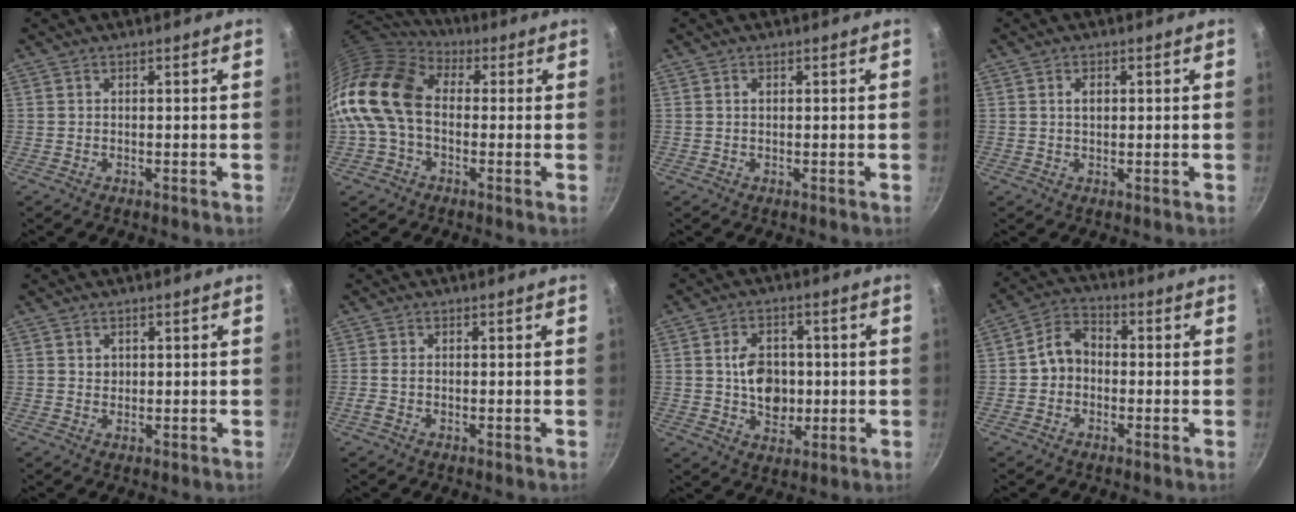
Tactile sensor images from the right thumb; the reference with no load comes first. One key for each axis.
{"total": 15.9, "fx": -0.4, "fy": 11.4, "fz": 11.1, "tx": -0.201, "ty": 0.032, "tz": -0.026}
{"total": 0.6, "fx": 0.2, "fy": 0.4, "fz": 0.5, "tx": -0.011, "ty": 0.001, "tz": 0.006}
{"total": 1.9, "fx": 0.4, "fy": 1.2, "fz": 1.4, "tx": -0.021, "ty": 0.002, "tz": 0.009}
{"total": 1.4, "fx": 0.5, "fy": 1.2, "fz": 0.5, "tx": -0.001, "ty": -0.003, "tz": 0.007}
{"total": 1.4, "fx": -0.4, "fy": 0.8, "fz": 1.1, "tx": -0.032, "ty": 0.004, "tz": -0.012}
{"total": 9.7, "fx": 0.2, "fy": 7.1, "fz": 6.6, "tx": -0.077, "ty": 0.002, "tz": 0.005}
{"total": 6.7, "fx": -0.6, "fy": 5.4, "fz": 4.0, "tx": -0.046, "ty": 0.026, "tz": -0.026}